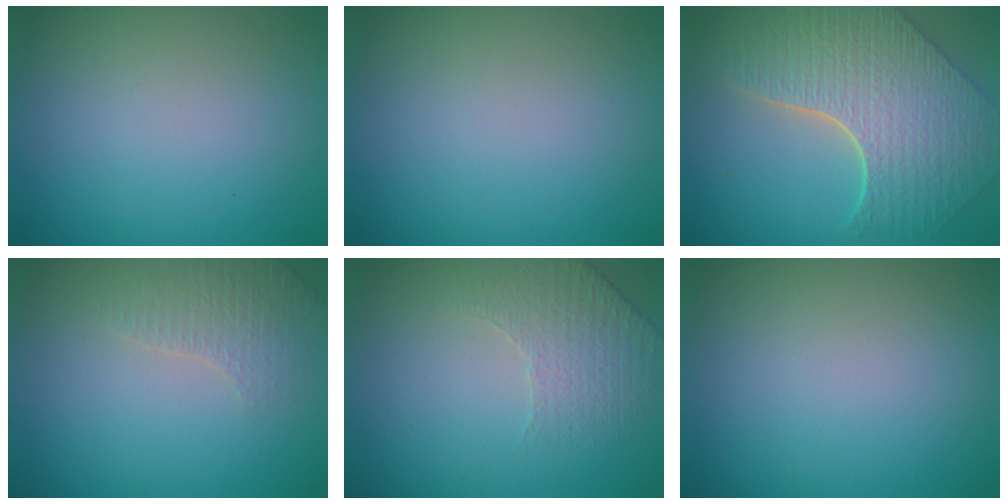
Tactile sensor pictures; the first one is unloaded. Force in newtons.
{"total": 0.0}
{"total": 8.3, "press": 6.1, "slide": 5.6}
{"total": 2.3, "press": 2.2, "slide": 0.7}
{"total": 1.9, "press": 1.6, "slide": 1.0}
{"total": 0.0}